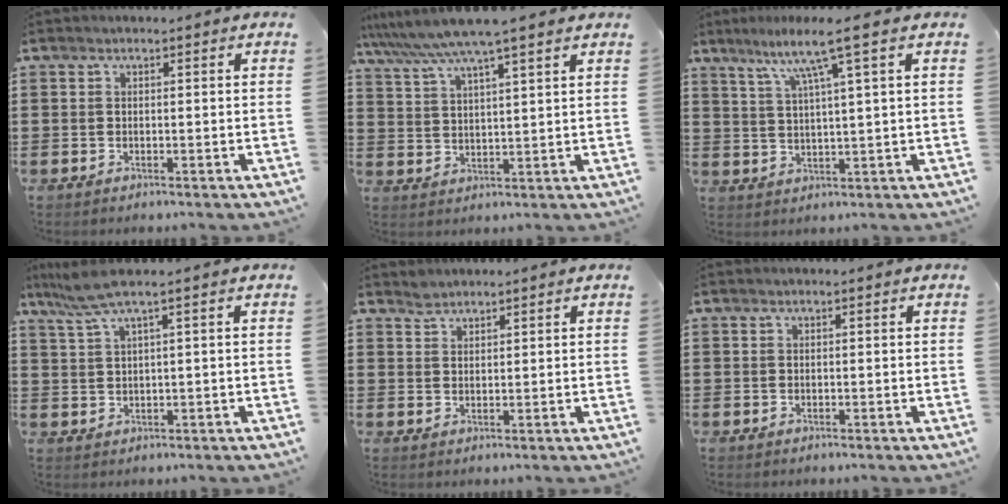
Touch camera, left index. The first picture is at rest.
{"total": 6.9, "force": [5.8, -0.2, 3.7], "torque": [-0.091, -0.026, 0.100]}
{"total": 7.3, "force": [4.2, -0.2, 5.9], "torque": [-0.125, -0.007, 0.068]}
{"total": 4.1, "force": [2.2, -0.1, 3.4], "torque": [-0.079, -0.005, 0.037]}
{"total": 1.6, "force": [1.5, 0.4, 0.1], "torque": [-0.004, -0.001, 0.030]}
{"total": 0.0}